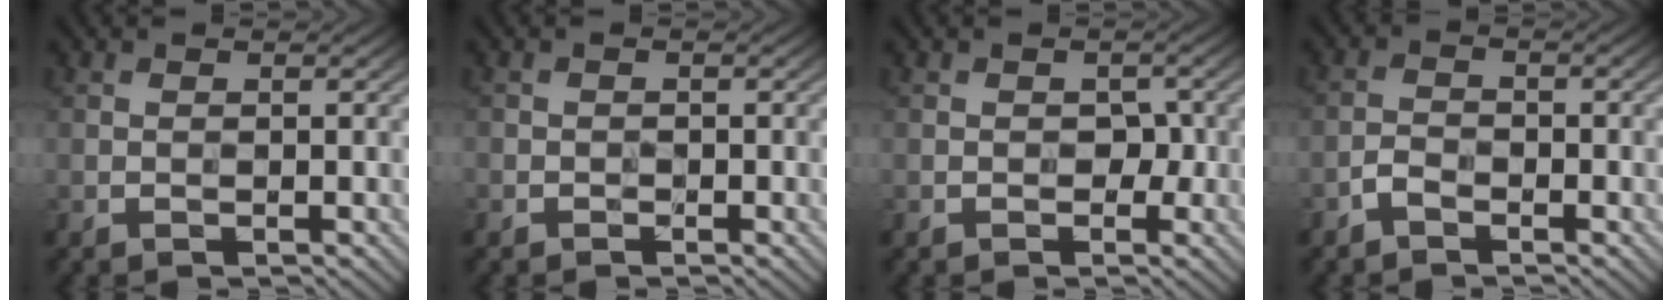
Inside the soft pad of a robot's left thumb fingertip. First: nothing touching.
{"total": 0.9, "force": [-0.7, 0.4, -0.3], "torque": [0.007, -0.004, -0.019]}
{"total": 2.0, "force": [-0.6, 1.5, 1.2], "torque": [-0.013, -0.002, -0.011]}
{"total": 1.5, "force": [-1.4, 0.4, 0.4], "torque": [-0.004, 0.005, -0.033]}